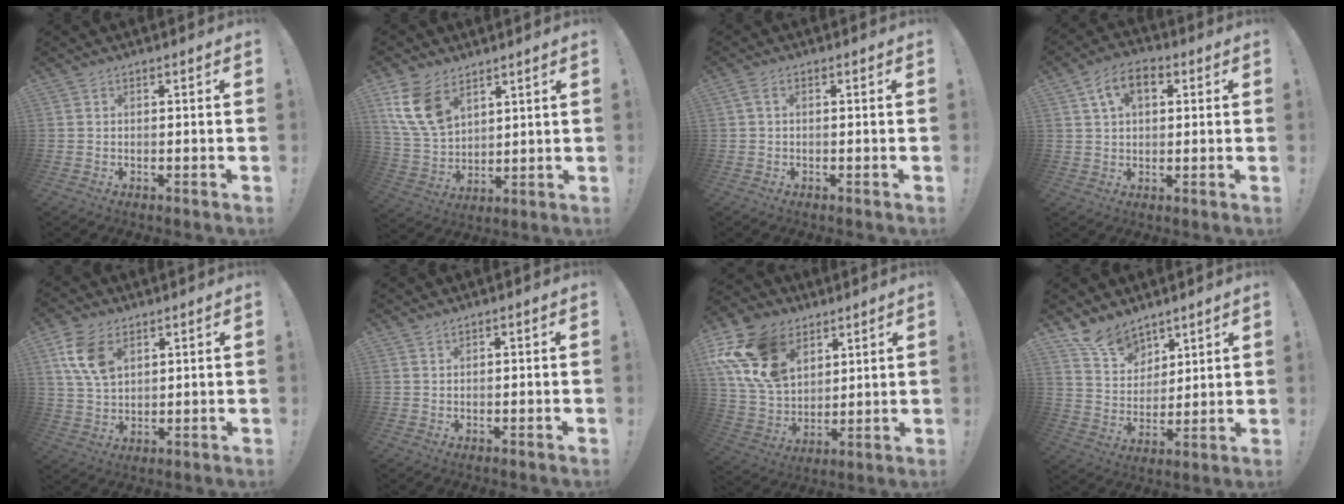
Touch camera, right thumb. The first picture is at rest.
{"total": 13.7, "force": [7.2, 9.0, 7.3], "torque": [-0.152, -0.028, 0.149]}
{"total": 1.9, "force": [0.1, 0.8, 1.7], "torque": [-0.037, 0.007, 0.002]}
{"total": 9.6, "force": [3.5, 6.0, 6.6], "torque": [-0.112, 0.010, 0.067]}
{"total": 10.8, "force": [4.9, 6.7, 6.9], "torque": [-0.139, -0.008, 0.095]}
{"total": 0.9, "force": [0.8, 0.4, 0.1], "torque": [0.006, -0.002, 0.014]}
{"total": 19.3, "force": [9.7, 12.3, 11.2], "torque": [-0.237, -0.047, 0.184]}
{"total": 12.2, "force": [9.2, 7.3, 3.3], "torque": [-0.059, -0.061, 0.179]}